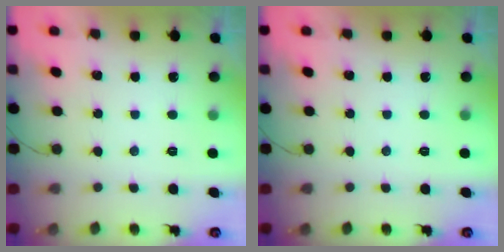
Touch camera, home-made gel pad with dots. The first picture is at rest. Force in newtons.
{"total": 0.0}